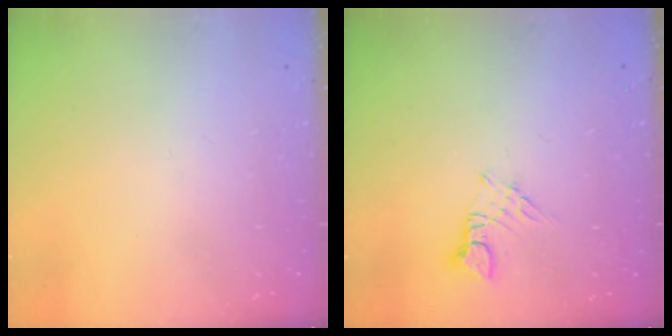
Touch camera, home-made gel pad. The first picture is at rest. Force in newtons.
{"total": 3.1, "press": 3.1, "slide": 0.3}